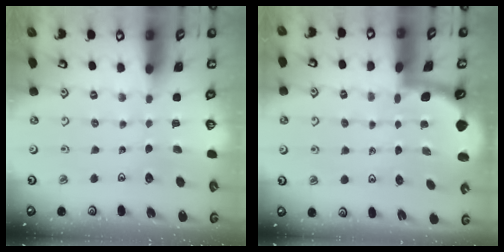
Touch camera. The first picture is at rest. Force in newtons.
{"total": 1.8, "press": 1.8, "slide": 0.1}